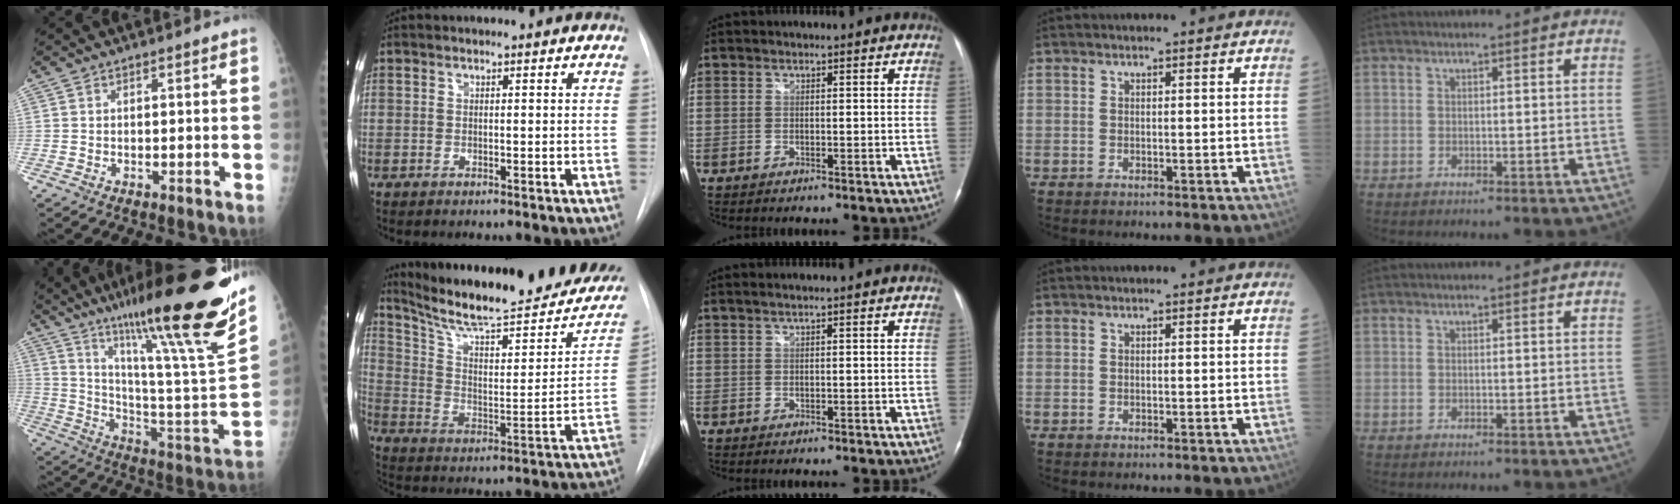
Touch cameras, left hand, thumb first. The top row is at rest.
{"thumb": {"total": 32.8, "force": [22.2, 2.9, 24.0], "torque": [-0.343, -0.097, 0.344]}, "index": {"total": 25.7, "force": [21.7, 4.1, 13.3], "torque": [-0.202, -0.044, 0.303]}, "middle": {"total": 1.1, "force": [0.7, -0.2, 0.9], "torque": [-0.026, 0.013, 0.015]}}